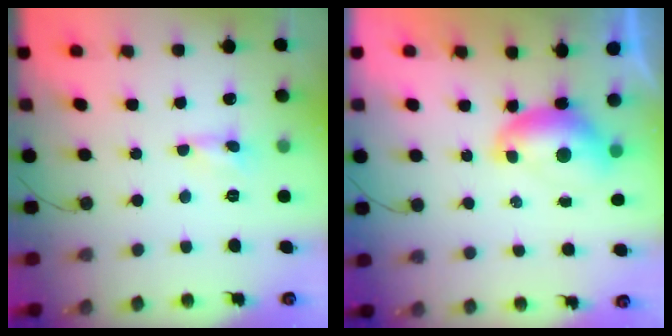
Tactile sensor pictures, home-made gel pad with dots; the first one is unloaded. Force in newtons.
{"total": 7.5, "press": 7.4, "slide": 0.8}